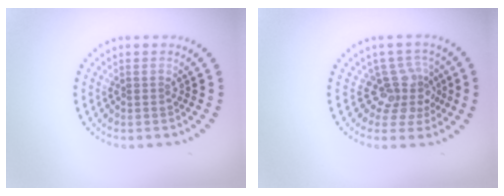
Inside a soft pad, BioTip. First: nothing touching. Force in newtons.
{"total": 3.4, "press": 2.5, "slide": 2.3}